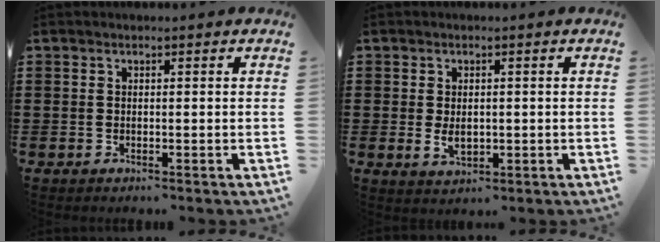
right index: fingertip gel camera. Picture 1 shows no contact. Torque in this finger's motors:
{"motor_torque": [0.42, 0.53, 0.23, 0.06]}